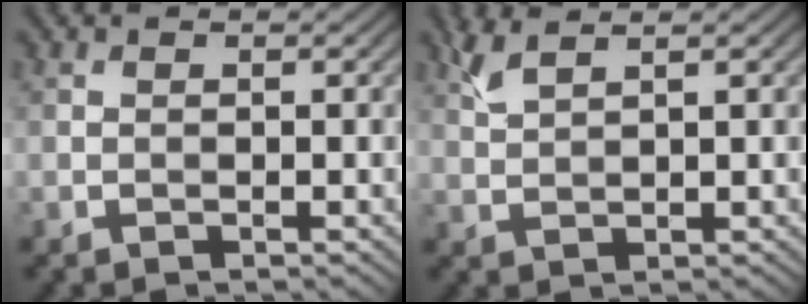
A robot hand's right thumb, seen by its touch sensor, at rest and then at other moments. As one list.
[{"total": 2.8, "force": [2.0, 0.4, 1.8], "torque": [-0.046, 0.011, 0.048]}]